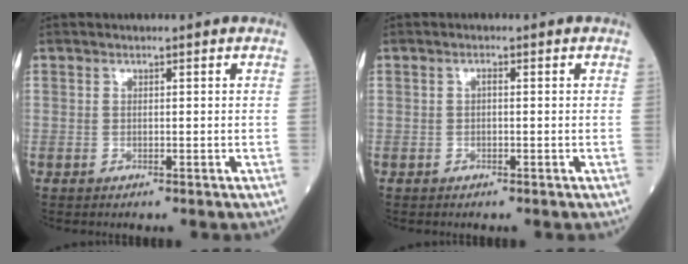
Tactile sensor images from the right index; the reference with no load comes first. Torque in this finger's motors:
{"motor_torque": [-0.01, 0.04, -0.08, 0.02]}